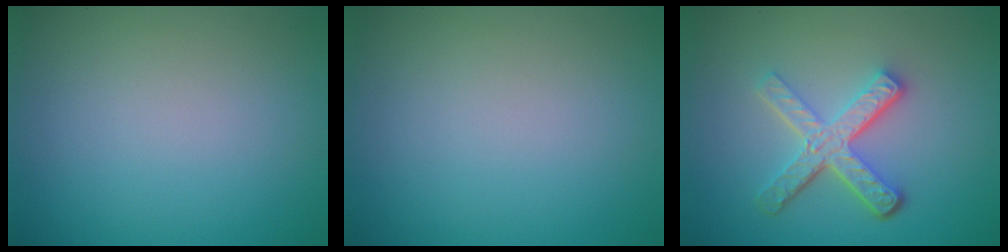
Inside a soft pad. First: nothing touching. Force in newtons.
{"total": 0.0}
{"total": 5.1, "press": 3.7, "slide": 3.5}